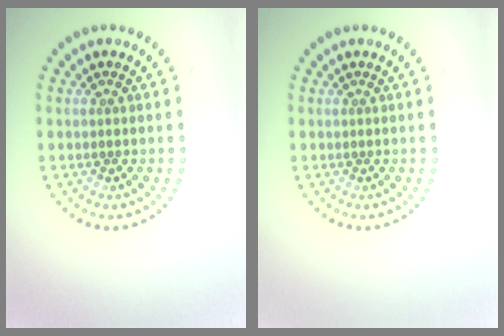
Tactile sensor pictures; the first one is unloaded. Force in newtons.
{"total": 0.0}